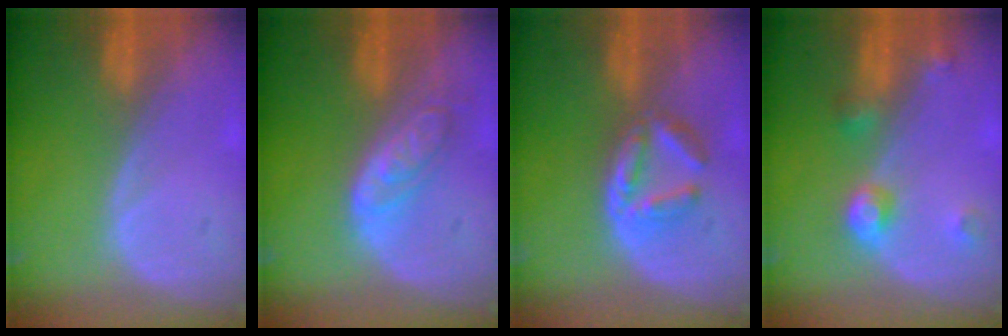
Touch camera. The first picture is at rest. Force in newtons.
{"total": 6.2, "press": 5.6, "slide": 2.8}
{"total": 5.1, "press": 5.0, "slide": 1.1}
{"total": 4.6, "press": 4.1, "slide": 2.1}